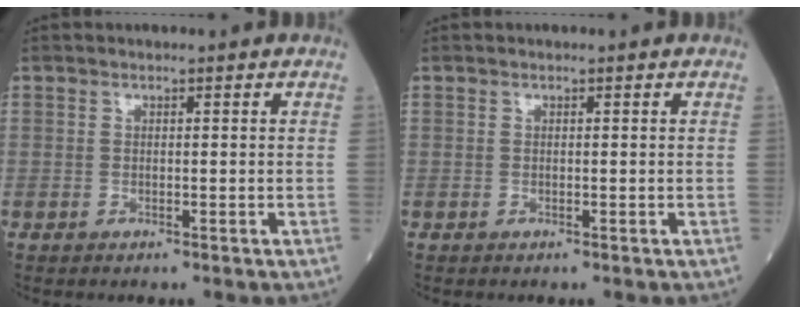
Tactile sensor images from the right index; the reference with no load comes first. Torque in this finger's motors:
{"motor_torque": [0.01, 0.01, 0.00, -0.01]}